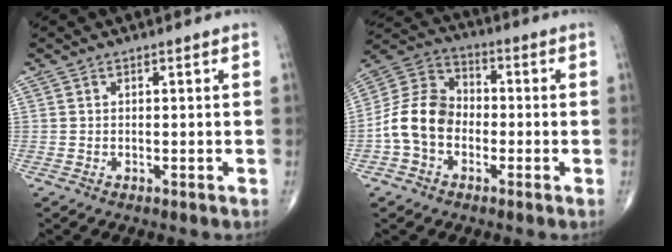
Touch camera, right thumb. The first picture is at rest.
{"total": 11.4, "force": [-2.7, 8.6, 6.9], "torque": [-0.124, 0.038, -0.063]}